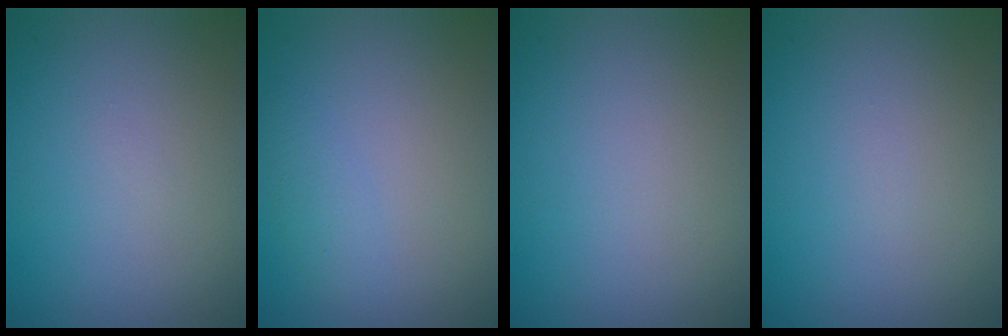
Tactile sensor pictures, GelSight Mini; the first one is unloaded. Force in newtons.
{"total": 1.3, "press": 1.3, "slide": 0.1}
{"total": 0.0}
{"total": 0.0}